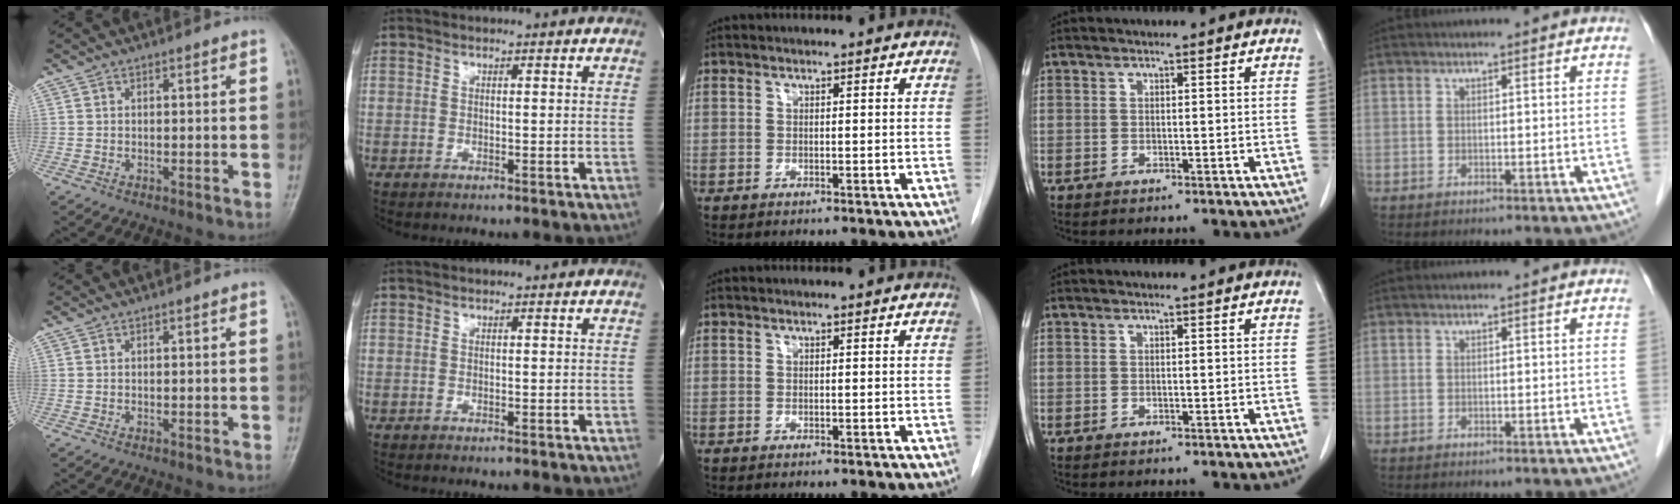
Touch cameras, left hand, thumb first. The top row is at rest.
{}